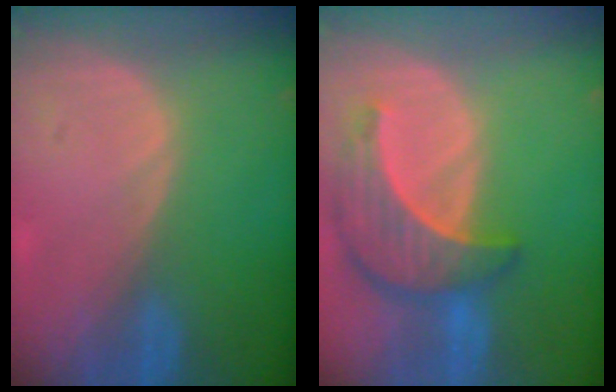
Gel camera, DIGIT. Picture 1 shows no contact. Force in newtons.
{"total": 8.8, "press": 8.0, "slide": 3.7}